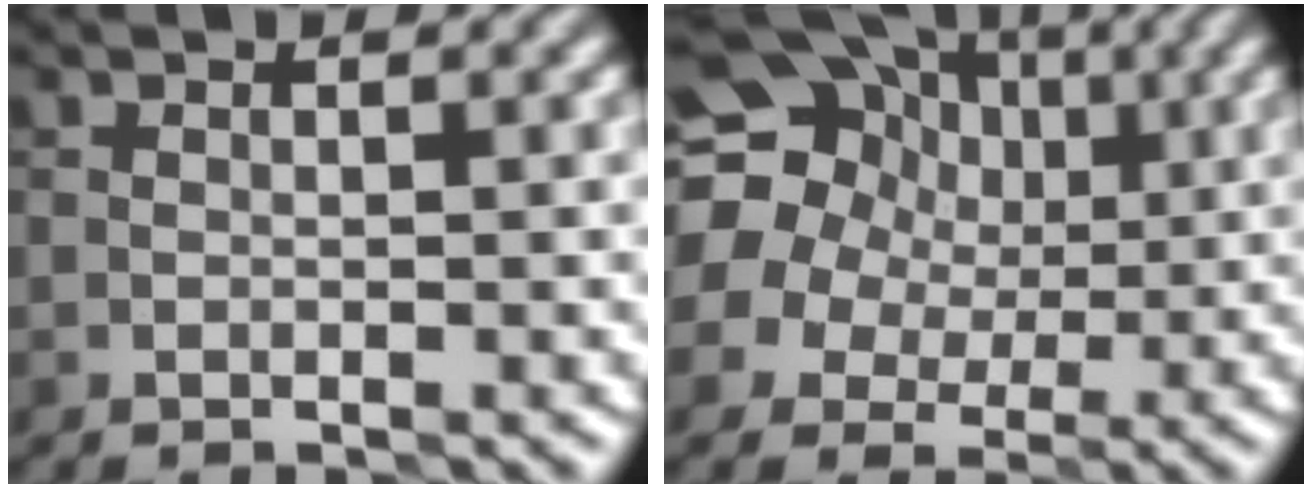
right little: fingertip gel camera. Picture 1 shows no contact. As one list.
[{"total": 17.3, "force": [5.4, 14.9, 6.9], "torque": [-0.162, 0.032, 0.074]}]